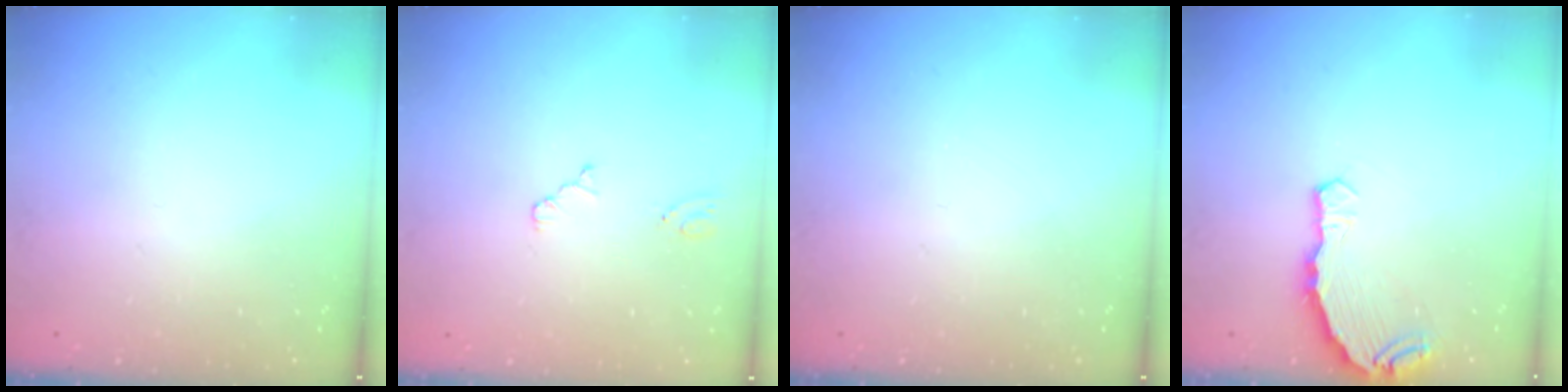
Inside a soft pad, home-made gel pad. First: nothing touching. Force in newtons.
{"total": 2.2, "press": 2.2, "slide": 0.4}
{"total": 0.0}
{"total": 8.0, "press": 6.5, "slide": 4.7}